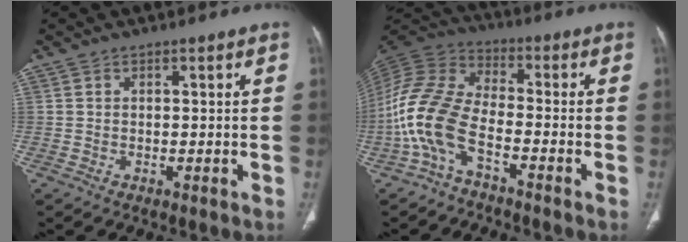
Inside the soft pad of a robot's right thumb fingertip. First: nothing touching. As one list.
[{"total": 12.3, "force": [-5.2, 5.7, 9.5], "torque": [-0.223, 0.051, -0.115]}]